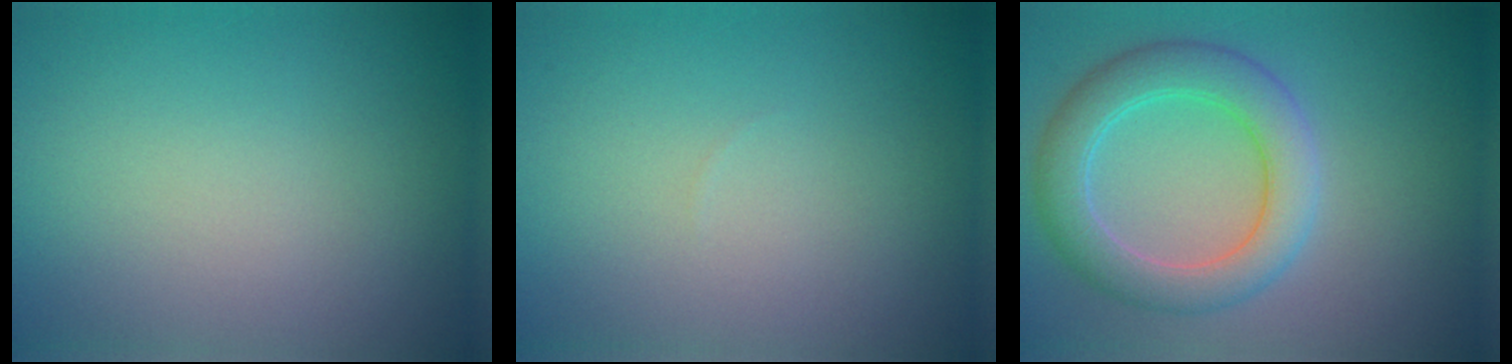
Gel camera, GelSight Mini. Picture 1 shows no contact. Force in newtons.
{"total": 0.0}
{"total": 5.4, "press": 5.3, "slide": 0.3}